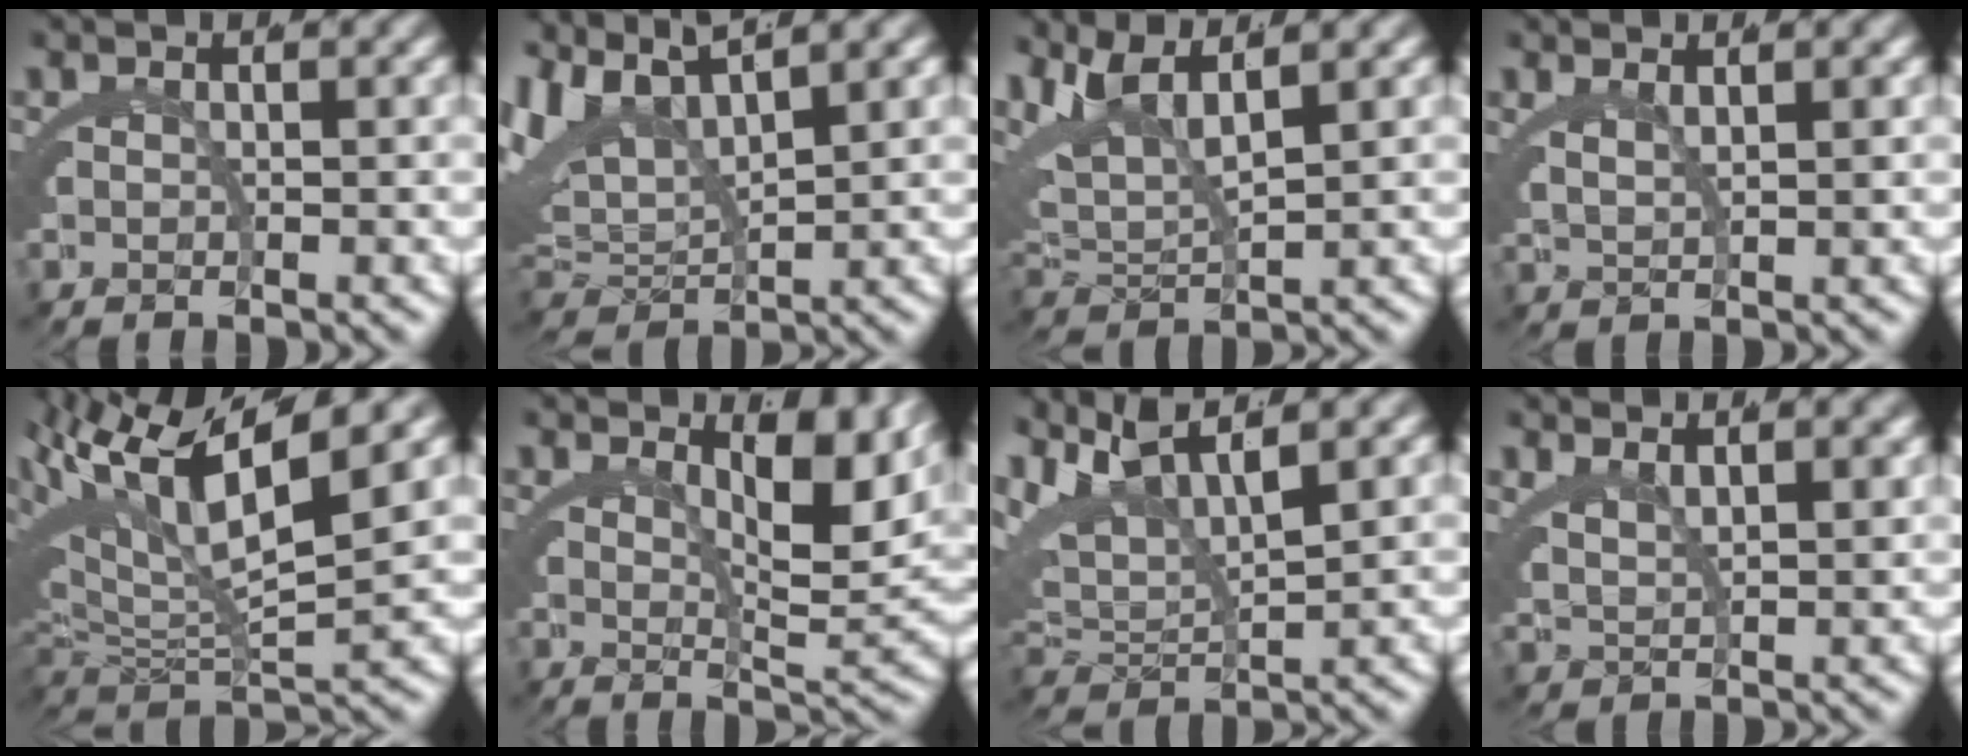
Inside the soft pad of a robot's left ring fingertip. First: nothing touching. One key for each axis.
{"total": 9.1, "fx": 2.9, "fy": 6.7, "fz": 5.5, "tx": -0.140, "ty": -0.002, "tz": 0.049}
{"total": 7.1, "fx": 3.1, "fy": 4.2, "fz": 4.8, "tx": -0.130, "ty": -0.005, "tz": 0.058}
{"total": 1.9, "fx": 1.5, "fy": -0.2, "fz": 1.1, "tx": -0.021, "ty": -0.007, "tz": 0.038}
{"total": 11.5, "fx": 4.4, "fy": 5.5, "fz": 9.1, "tx": -0.174, "ty": 0.011, "tz": 0.073}
{"total": 5.6, "fx": 3.5, "fy": 0.7, "fz": 4.3, "tx": -0.049, "ty": -0.008, "tz": 0.058}
{"total": 9.6, "fx": 3.8, "fy": 6.5, "fz": 6.0, "tx": -0.148, "ty": -0.002, "tz": 0.064}
{"total": 2.9, "fx": 2.4, "fy": 0.6, "fz": 1.4, "tx": -0.029, "ty": -0.010, "tz": 0.054}